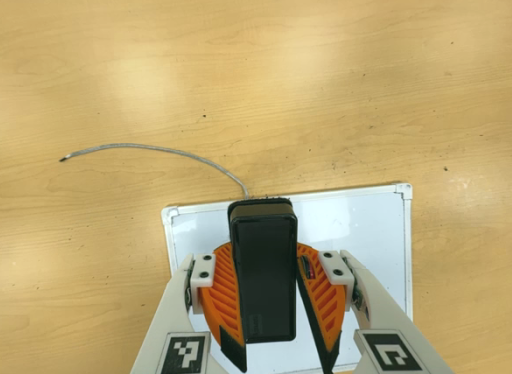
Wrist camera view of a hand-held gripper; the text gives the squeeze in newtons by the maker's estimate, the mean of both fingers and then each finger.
{"total": 9.8, "left": 9.8, "right": 9.8}